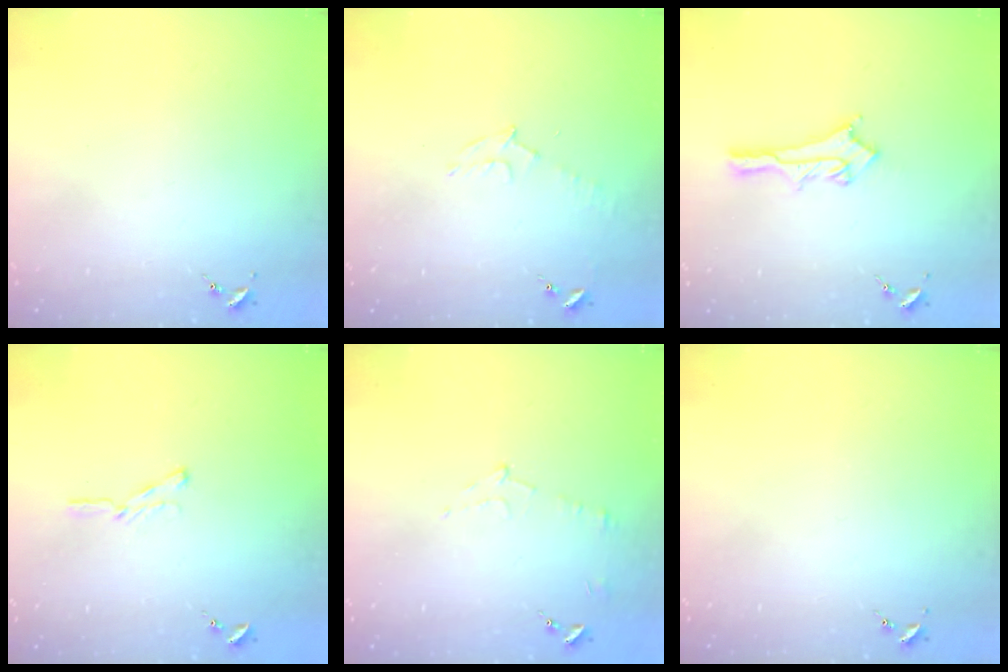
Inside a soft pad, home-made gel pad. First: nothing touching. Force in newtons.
{"total": 7.3, "press": 7.2, "slide": 0.9}
{"total": 12.5, "press": 12.5, "slide": 1.2}
{"total": 4.4, "press": 4.4, "slide": 0.5}
{"total": 5.4, "press": 5.4, "slide": 0.7}
{"total": 0.0}